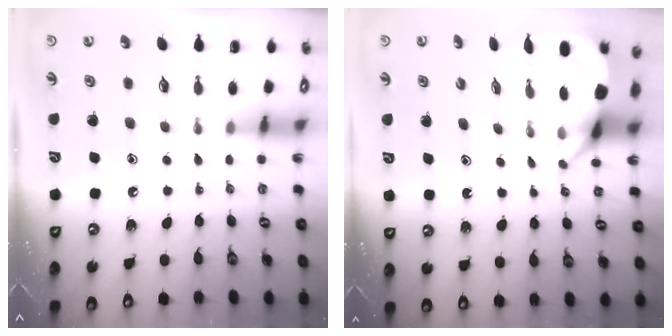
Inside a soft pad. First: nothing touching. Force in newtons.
{"total": 3.9, "press": 3.9, "slide": 0.1}